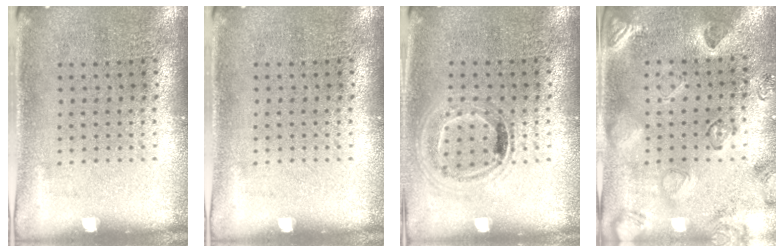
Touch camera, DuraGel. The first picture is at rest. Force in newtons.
{"total": 0.0}
{"total": 1.0, "press": 0.9, "slide": 0.4}
{"total": 2.3, "press": 2.1, "slide": 1.0}